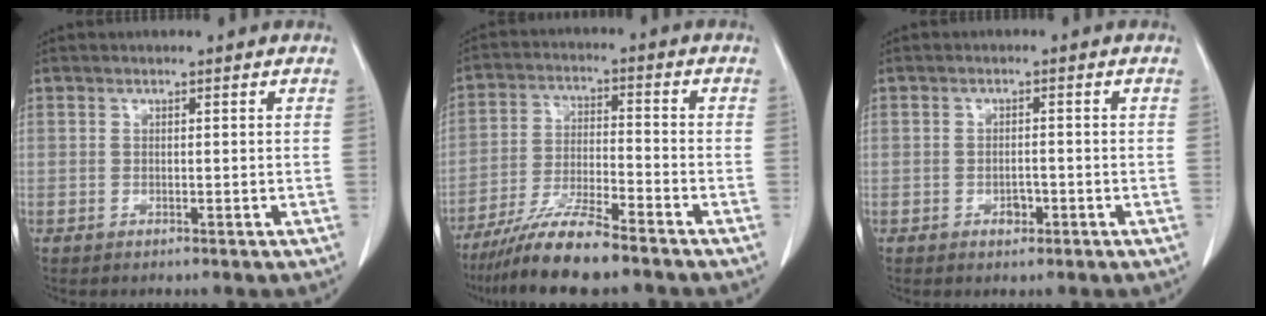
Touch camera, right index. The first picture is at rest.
{"total": 9.6, "force": [-7.9, 0.1, 5.4], "torque": [-0.101, -0.026, -0.146]}
{"total": 1.9, "force": [-0.9, 1.0, 1.3], "torque": [-0.020, 0.003, -0.011]}